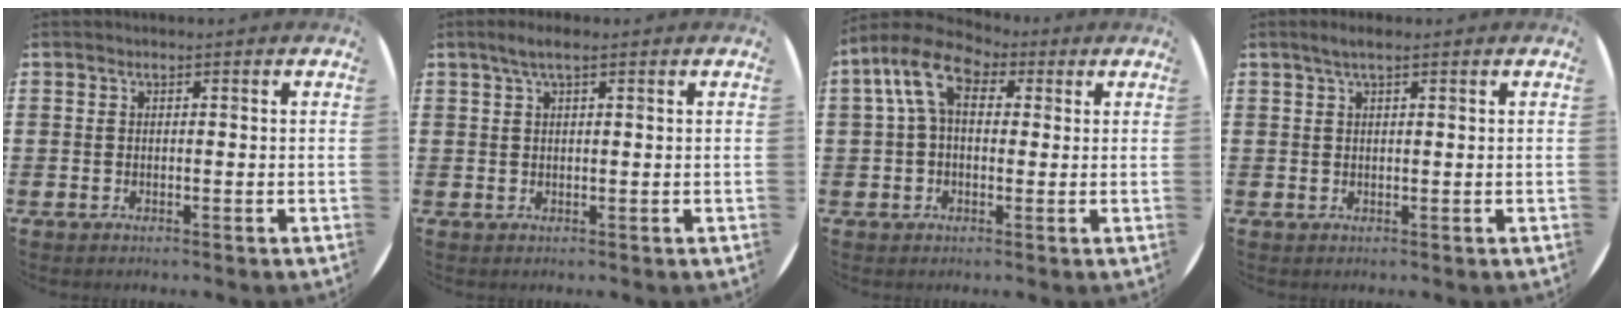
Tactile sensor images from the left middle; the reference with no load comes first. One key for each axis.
{"total": 2.2, "fx": 1.3, "fy": 0.3, "fz": 1.8, "tx": -0.035, "ty": 0.006, "tz": 0.022}
{"total": 8.0, "fx": 3.7, "fy": 4.8, "fz": 5.1, "tx": -0.113, "ty": 0.010, "tz": 0.068}
{"total": 1.7, "fx": 1.1, "fy": 0.2, "fz": 1.3, "tx": -0.025, "ty": 0.005, "tz": 0.018}